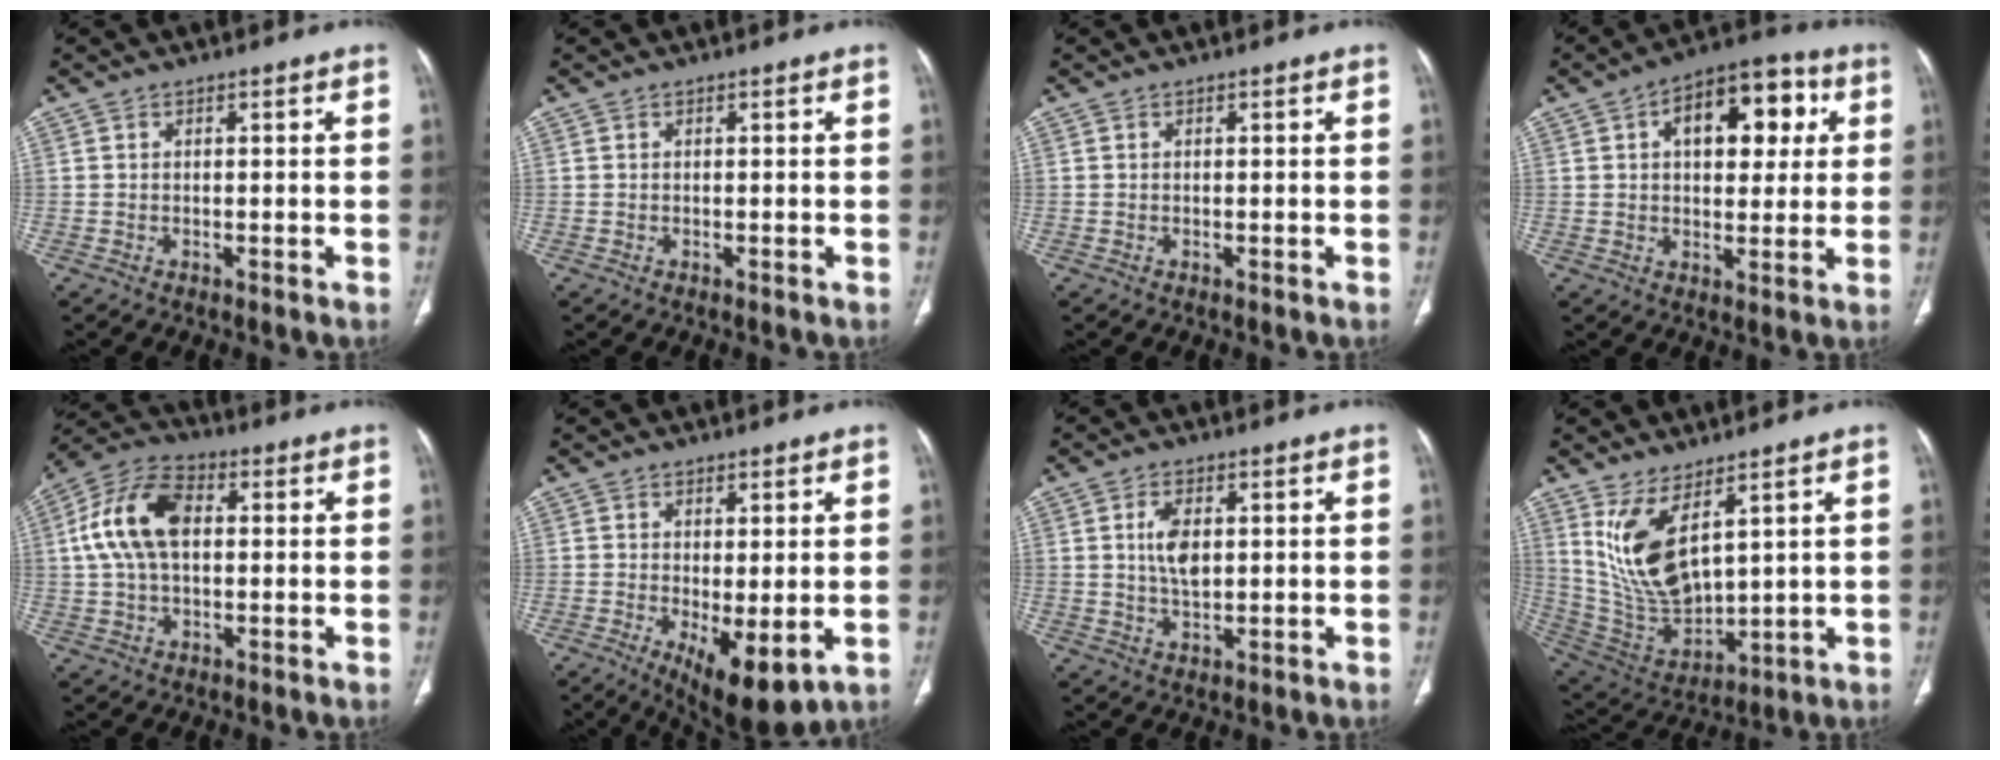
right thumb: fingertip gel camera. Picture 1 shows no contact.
{"total": 0.0}
{"total": 0.0}
{"total": 14.9, "force": [4.4, 8.3, 11.5], "torque": [-0.122, 0.013, 0.062]}
{"total": 13.2, "force": [1.9, 7.9, 10.4], "torque": [-0.204, 0.027, 0.028]}
{"total": 9.6, "force": [-2.4, 3.6, 8.5], "torque": [-0.130, -0.021, -0.024]}
{"total": 5.7, "force": [1.1, 3.1, 4.6], "torque": [-0.084, -0.005, 0.023]}
{"total": 13.4, "force": [6.1, 5.9, 10.4], "torque": [-0.194, -0.041, 0.147]}